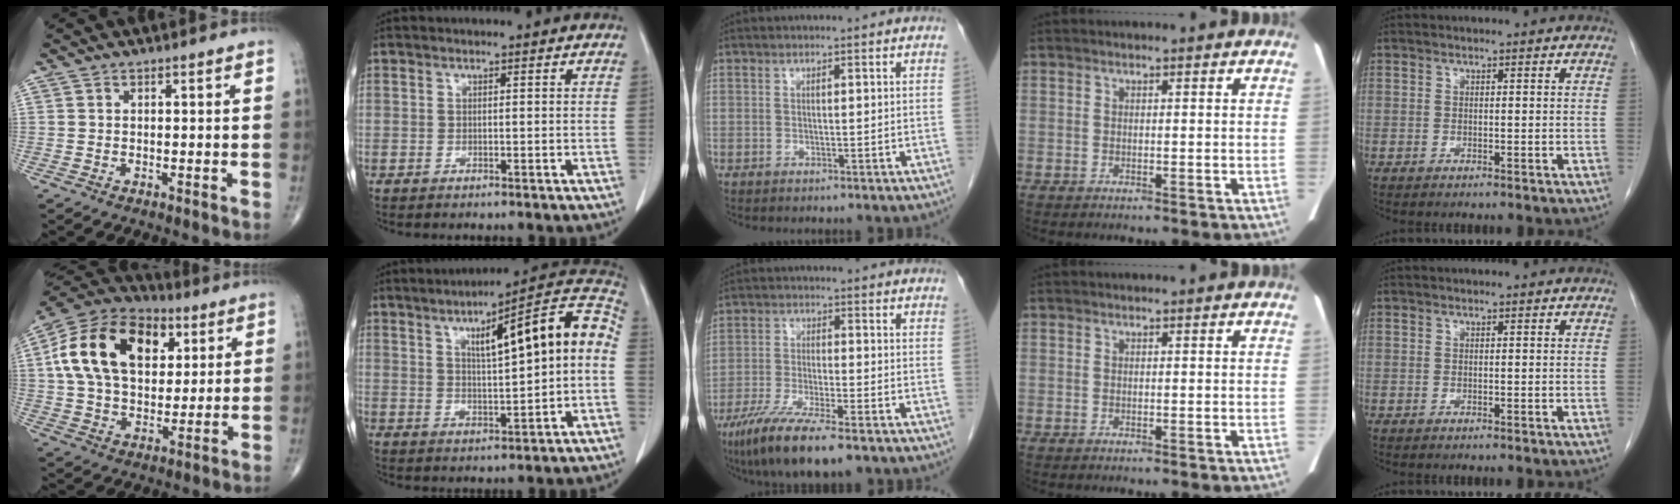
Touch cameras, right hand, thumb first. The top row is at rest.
{"thumb": {"total": 21.8, "force": [6.1, 14.3, 15.3], "torque": [-0.257, 0.008, 0.097]}, "index": {"total": 15.6, "force": [2.4, 2.2, 15.2], "torque": [-0.213, 0.039, 0.032]}, "middle": {"total": 11.4, "force": [-7.7, 1.6, 8.2], "torque": [-0.146, -0.028, -0.128]}}